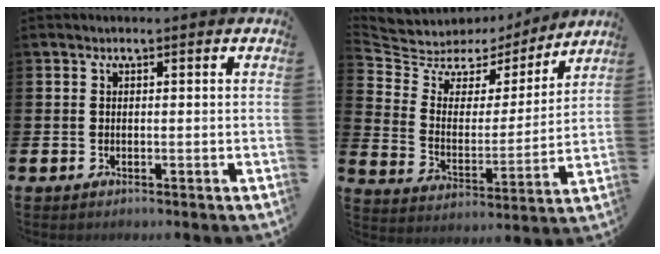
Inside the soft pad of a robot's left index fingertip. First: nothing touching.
{"total": 6.4, "force": [5.4, 3.3, 0.8], "torque": [-0.062, -0.039, 0.090]}